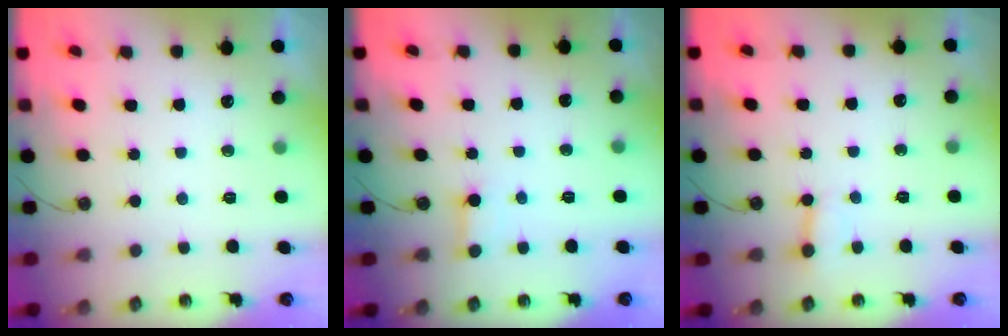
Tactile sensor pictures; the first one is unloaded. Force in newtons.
{"total": 2.6, "press": 2.6, "slide": 0.1}
{"total": 2.7, "press": 2.7, "slide": 0.2}